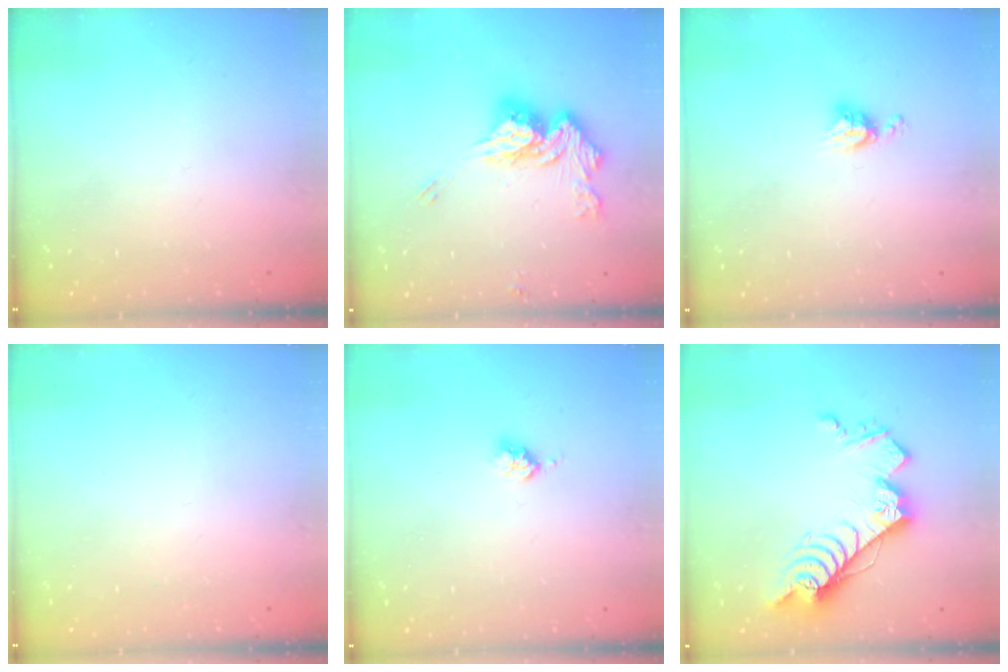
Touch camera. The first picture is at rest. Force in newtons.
{"total": 14.1, "press": 14.1, "slide": 0.2}
{"total": 4.7, "press": 4.7, "slide": 0.5}
{"total": 0.0}
{"total": 2.5, "press": 2.5, "slide": 0.3}
{"total": 14.6, "press": 14.5, "slide": 1.0}